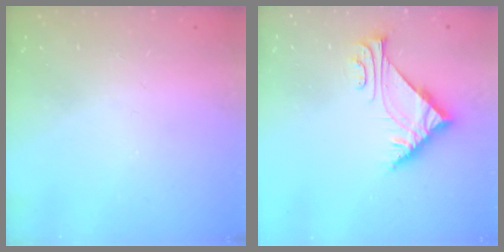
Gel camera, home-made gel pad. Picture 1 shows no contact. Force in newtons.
{"total": 6.4, "press": 6.4, "slide": 0.1}